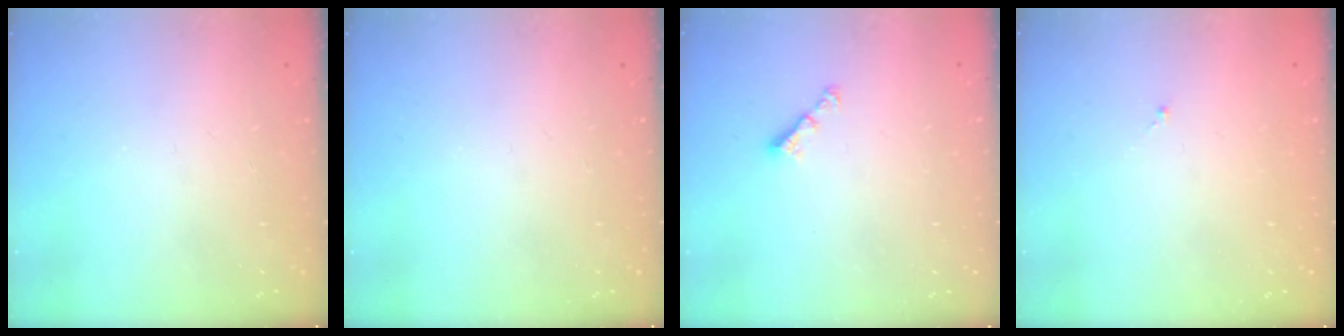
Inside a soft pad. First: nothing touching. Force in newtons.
{"total": 0.0}
{"total": 3.4, "press": 3.4, "slide": 0.4}
{"total": 0.0}